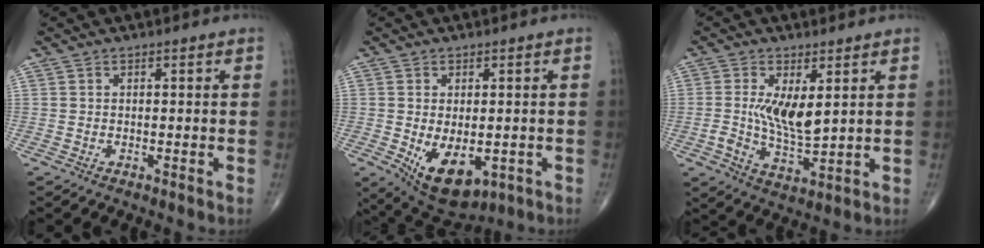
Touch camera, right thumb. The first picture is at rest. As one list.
[{"total": 10.4, "force": [-2.5, 5.7, 8.2], "torque": [-0.120, -0.013, -0.020]}, {"total": 8.2, "force": [1.5, 3.5, 7.3], "torque": [-0.129, -0.021, 0.036]}]